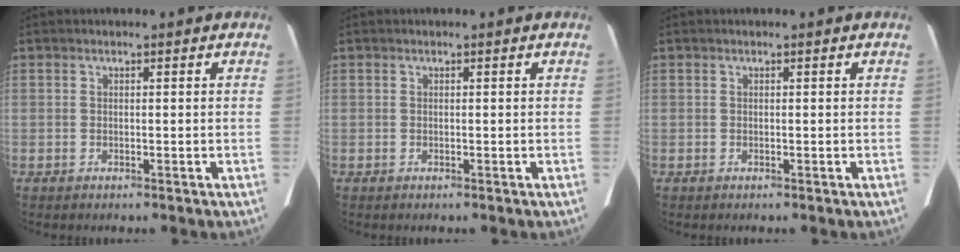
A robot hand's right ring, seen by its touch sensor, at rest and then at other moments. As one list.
[{"total": 0.0}, {"total": 0.0}]